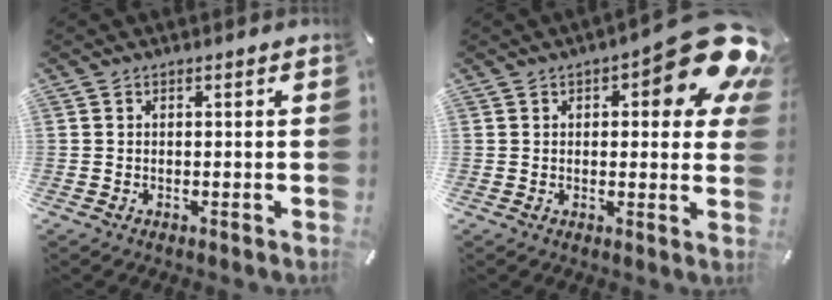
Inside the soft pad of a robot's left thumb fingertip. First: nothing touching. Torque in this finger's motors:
{"motor_torque": [3.23, 1.78, 0.38, -0.25, 0.21]}